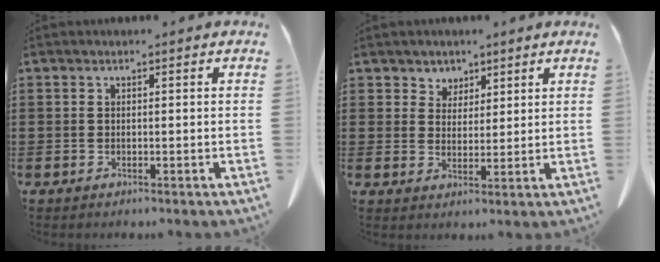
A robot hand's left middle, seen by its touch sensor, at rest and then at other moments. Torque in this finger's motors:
{"motor_torque": [-0.20, 0.34, -0.02, 0.00]}